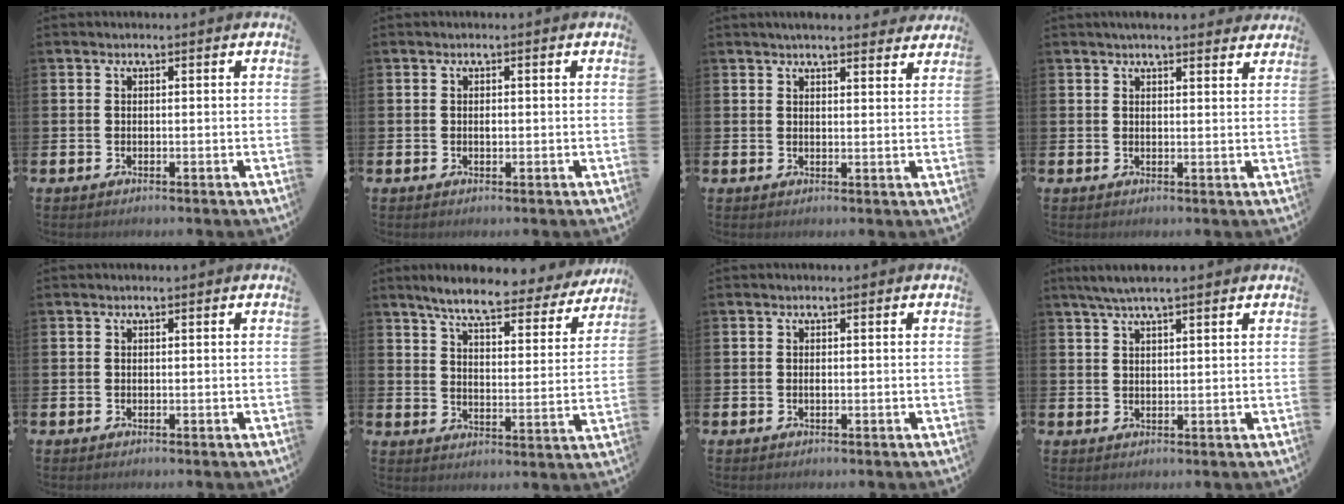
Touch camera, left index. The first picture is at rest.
{"total": 0.6, "force": [-0.1, 0.3, 0.4], "torque": [-0.010, 0.002, -0.002]}
{"total": 3.6, "force": [3.4, 0.4, 0.8], "torque": [-0.015, -0.015, 0.062]}
{"total": 3.0, "force": [2.8, 0.3, 0.7], "torque": [-0.012, -0.013, 0.050]}
{"total": 0.0}
{"total": 7.2, "force": [6.4, 1.0, 3.1], "torque": [-0.085, -0.035, 0.109]}
{"total": 0.0}
{"total": 3.8, "force": [2.9, 0.6, 2.3], "torque": [-0.051, 0.000, 0.053]}